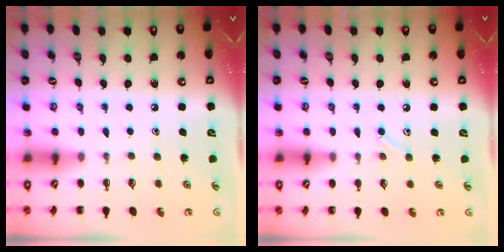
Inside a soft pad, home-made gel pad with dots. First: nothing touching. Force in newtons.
{"total": 4.4, "press": 4.2, "slide": 1.3}